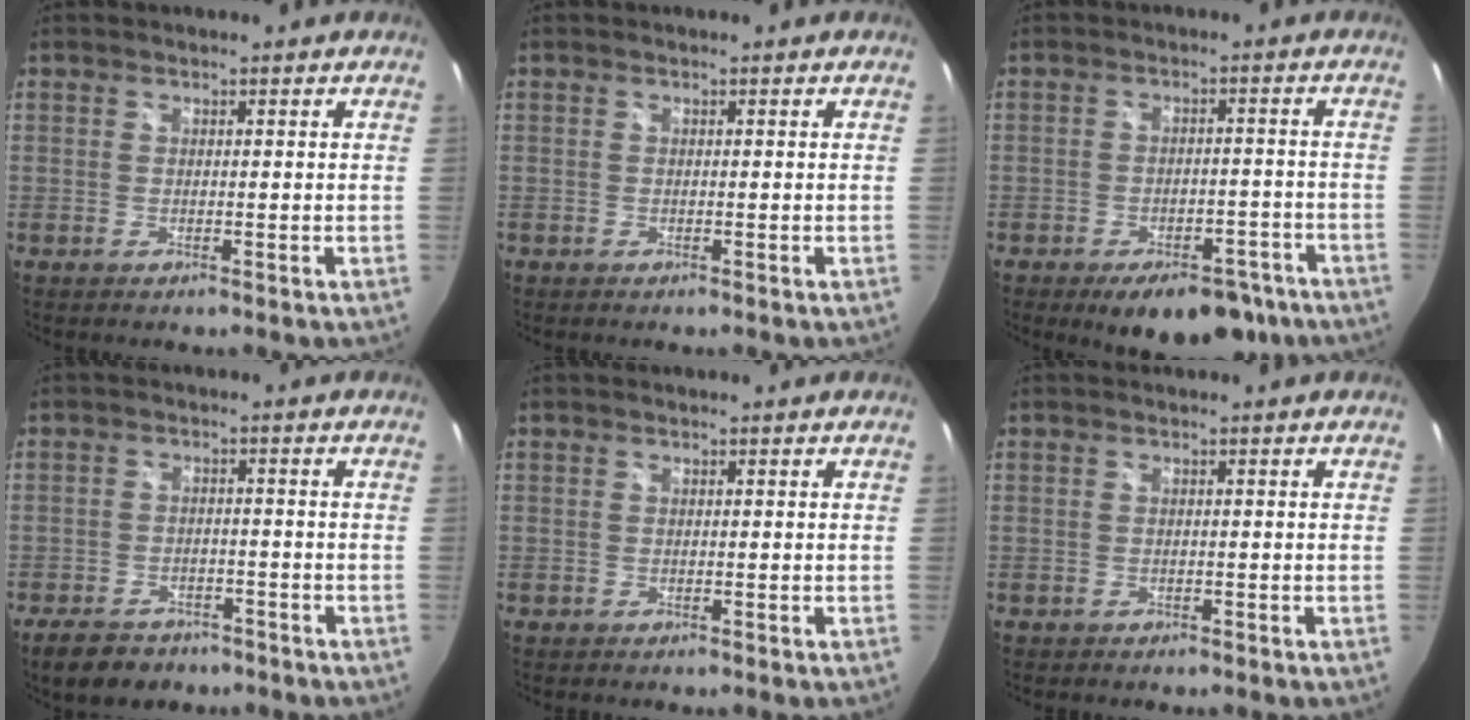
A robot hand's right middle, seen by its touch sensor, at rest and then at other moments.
{"total": 0.0}
{"total": 13.1, "force": [-9.3, 6.6, 6.5], "torque": [-0.109, 0.009, -0.110]}
{"total": 8.0, "force": [-5.8, 4.5, 3.2], "torque": [-0.084, 0.003, -0.087]}
{"total": 0.0}
{"total": 0.6, "force": [-0.4, 0.5, 0.1], "torque": [-0.004, -0.001, -0.002]}